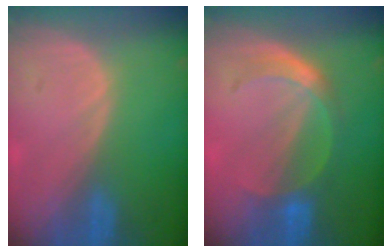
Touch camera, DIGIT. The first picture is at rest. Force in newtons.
{"total": 4.9, "press": 4.9, "slide": 0.3}